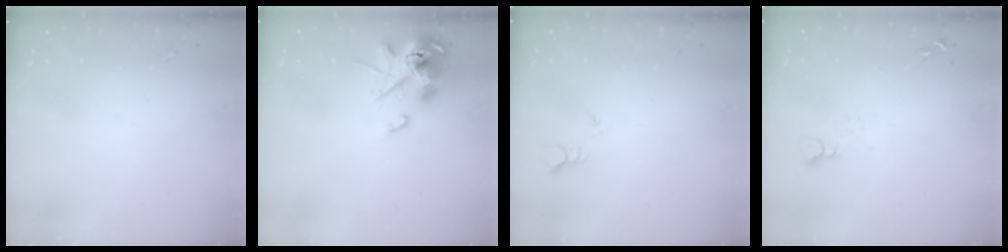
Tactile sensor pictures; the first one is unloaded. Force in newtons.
{"total": 14.2, "press": 14.0, "slide": 2.0}
{"total": 2.3, "press": 2.3, "slide": 0.1}
{"total": 2.2, "press": 2.2, "slide": 0.2}